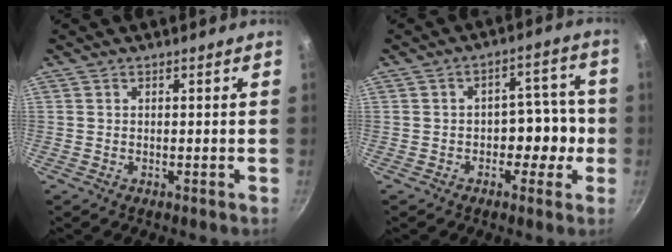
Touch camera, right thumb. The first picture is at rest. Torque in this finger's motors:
{"motor_torque": [-0.29, -0.17, -0.23, -0.04, 0.00]}